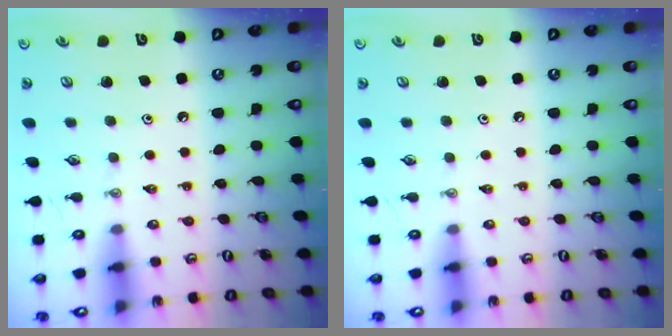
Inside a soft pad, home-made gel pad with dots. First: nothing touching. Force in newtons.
{"total": 0.0}